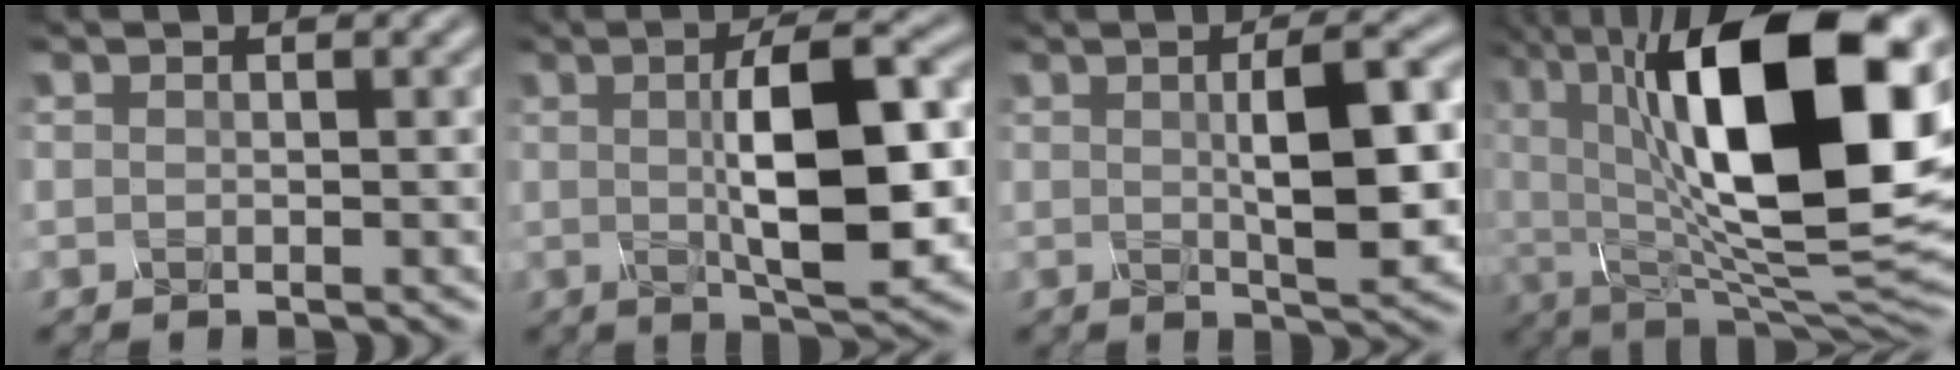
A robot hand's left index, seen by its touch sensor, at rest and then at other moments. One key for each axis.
{"total": 9.1, "fx": 0.5, "fy": 2.7, "fz": 8.7, "tx": -0.132, "ty": 0.005, "tz": 0.004}
{"total": 6.3, "fx": 0.6, "fy": 1.7, "fz": 6.0, "tx": -0.095, "ty": 0.004, "tz": 0.008}
{"total": 17.9, "fx": 4.6, "fy": 7.3, "fz": 15.8, "tx": -0.256, "ty": -0.004, "tz": 0.074}